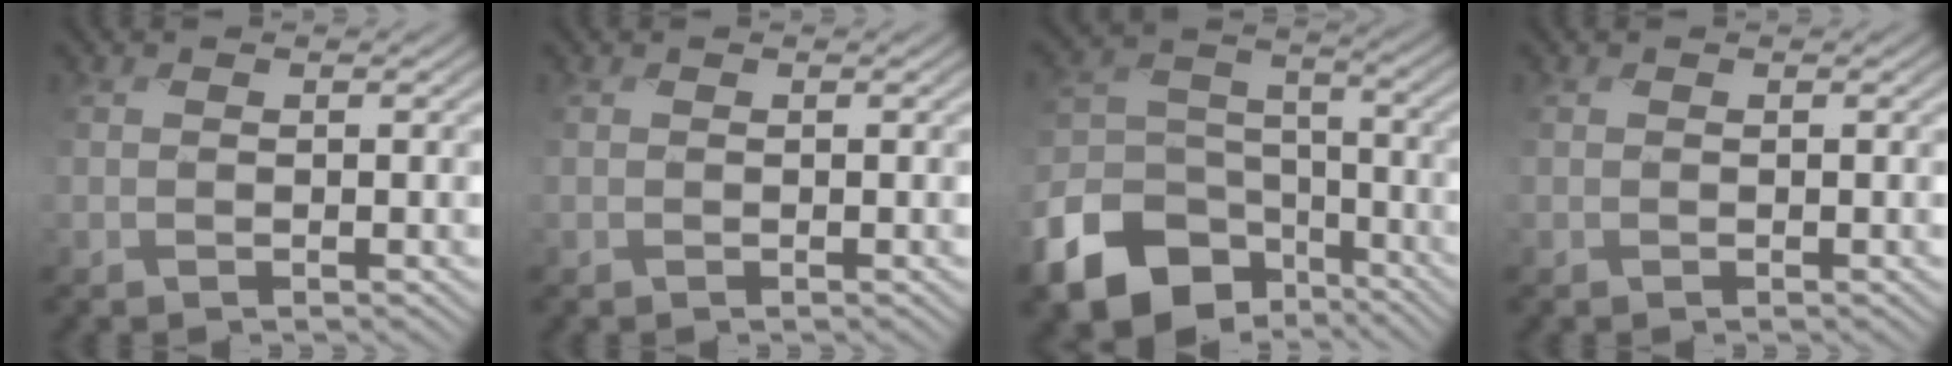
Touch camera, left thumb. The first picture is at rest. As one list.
[{"total": 0.0}, {"total": 15.7, "force": [-9.4, 10.6, 6.8], "torque": [-0.202, -0.043, -0.148]}, {"total": 0.0}]